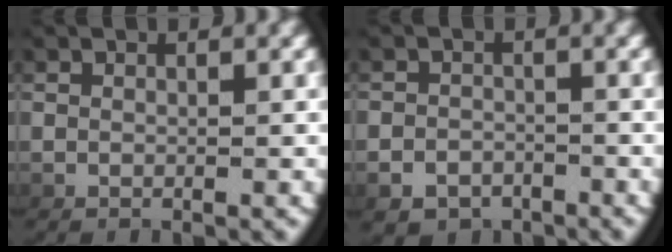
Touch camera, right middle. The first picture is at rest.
{"total": 3.6, "force": [-2.6, 2.5, 0.4], "torque": [0.001, -0.012, -0.041]}